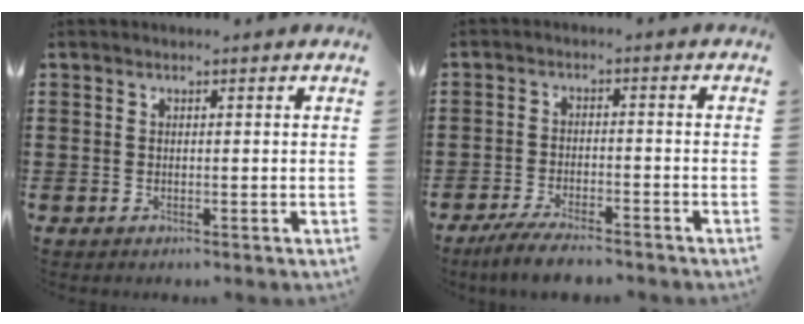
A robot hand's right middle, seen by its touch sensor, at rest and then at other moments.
{"total": 4.4, "force": [-3.9, 0.3, 1.9], "torque": [-0.046, -0.007, -0.078]}